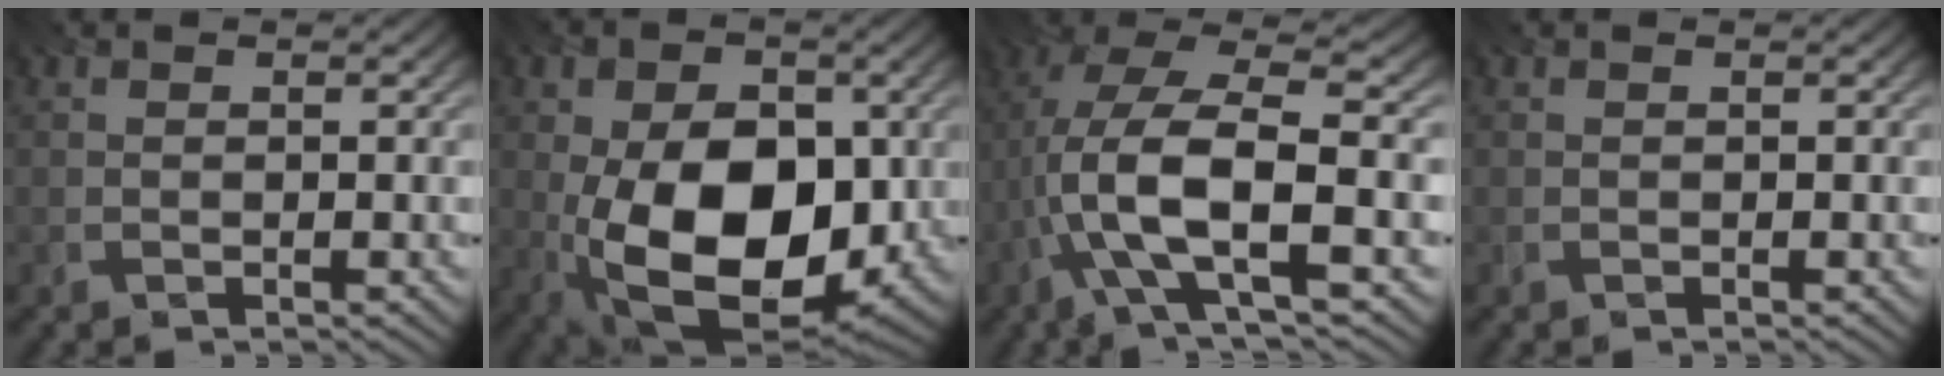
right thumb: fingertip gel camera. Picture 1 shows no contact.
{"total": 17.9, "force": [-3.3, 10.8, 13.9], "torque": [-0.209, -0.028, -0.065]}
{"total": 12.3, "force": [-4.1, 3.8, 10.9], "torque": [-0.224, -0.001, -0.089]}
{"total": 0.0}